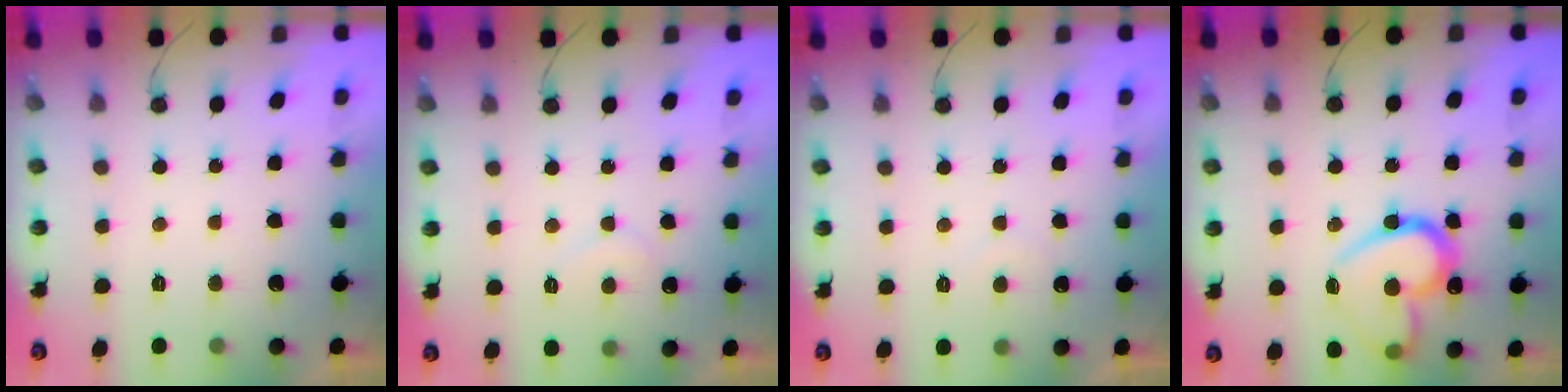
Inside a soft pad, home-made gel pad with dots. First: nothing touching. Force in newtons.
{"total": 5.1, "press": 5.1, "slide": 0.4}
{"total": 3.3, "press": 3.2, "slide": 0.2}
{"total": 17.0, "press": 16.9, "slide": 2.3}